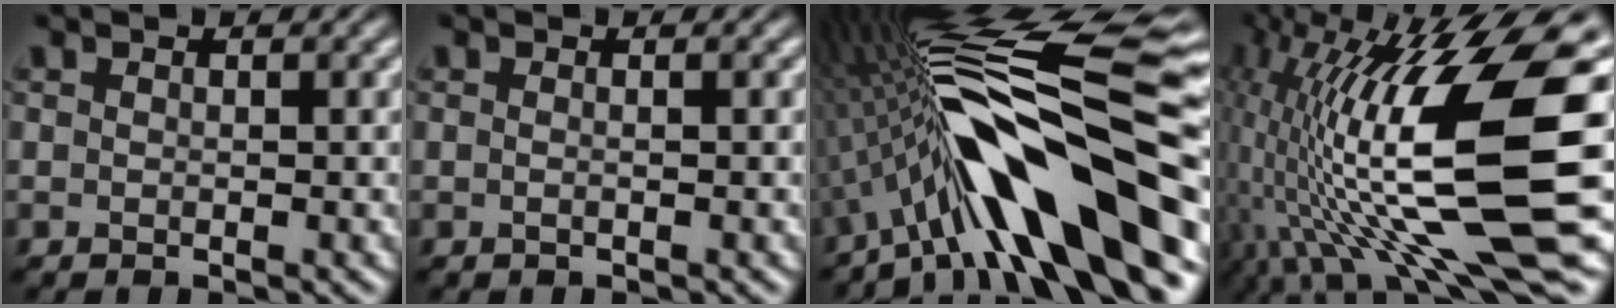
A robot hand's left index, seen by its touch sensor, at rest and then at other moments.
{"total": 1.0, "force": [0.1, 0.5, 0.9], "torque": [-0.009, -0.012, -0.011]}
{"total": 15.0, "force": [-4.7, 3.4, 13.8], "torque": [-0.218, 0.029, -0.073]}
{"total": 16.6, "force": [0.0, 5.1, 15.8], "torque": [-0.301, 0.006, 0.005]}